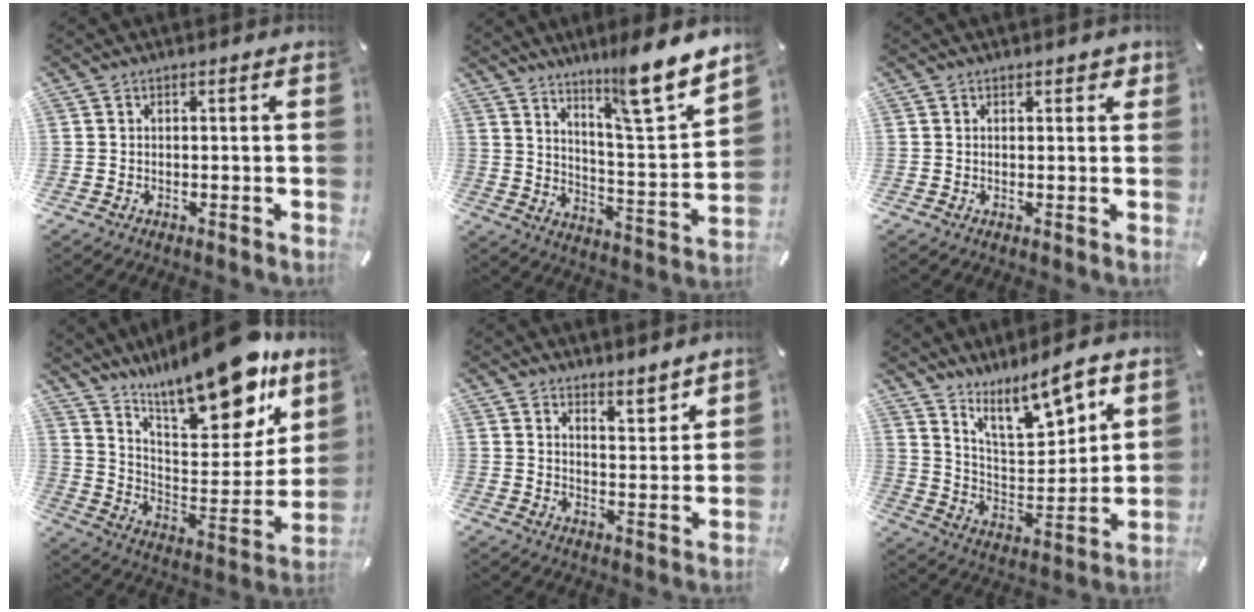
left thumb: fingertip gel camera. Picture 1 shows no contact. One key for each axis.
{"total": 13.4, "fx": 11.9, "fy": 0.3, "fz": 6.3, "tx": -0.085, "ty": -0.121, "tz": 0.188}
{"total": 1.6, "fx": 0.9, "fy": 0.9, "fz": 0.9, "tx": -0.011, "ty": 0.000, "tz": 0.014}
{"total": 22.3, "fx": 17.0, "fy": 7.7, "fz": 12.3, "tx": -0.181, "ty": -0.121, "tz": 0.285}
{"total": 5.4, "fx": 5.2, "fy": 1.7, "fz": 0.4, "tx": 0.006, "ty": -0.048, "tz": 0.091}
{"total": 13.7, "fx": 10.6, "fy": 5.2, "fz": 6.9, "tx": -0.113, "ty": -0.067, "tz": 0.189}